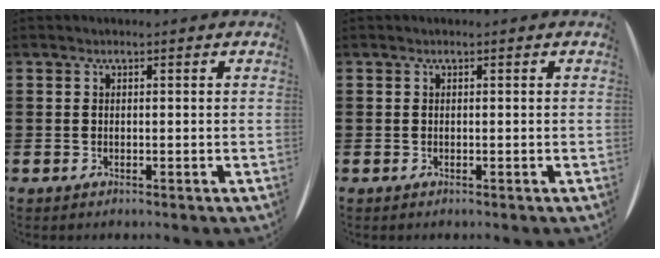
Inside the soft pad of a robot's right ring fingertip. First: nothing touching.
{"total": 0.0}